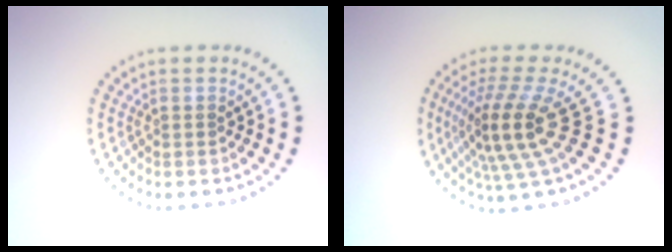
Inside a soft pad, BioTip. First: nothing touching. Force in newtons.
{"total": 5.2, "press": 3.6, "slide": 3.8}